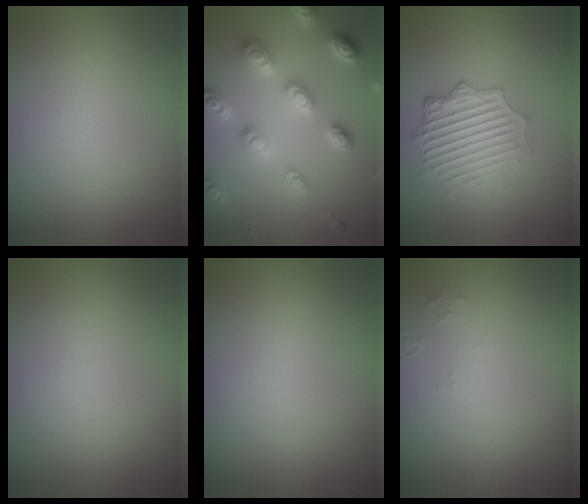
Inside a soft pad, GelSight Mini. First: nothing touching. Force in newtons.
{"total": 5.3, "press": 5.1, "slide": 1.2}
{"total": 4.3, "press": 3.4, "slide": 2.6}
{"total": 0.0}
{"total": 0.0}
{"total": 0.8, "press": 0.7, "slide": 0.2}